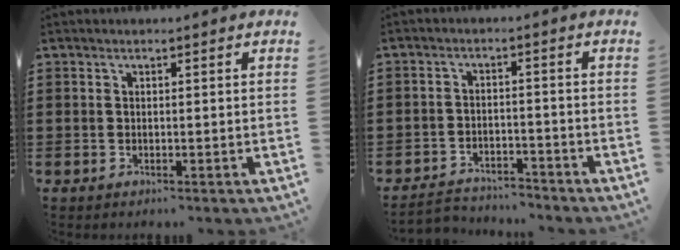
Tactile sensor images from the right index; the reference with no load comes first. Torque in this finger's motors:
{"motor_torque": [-0.74, 0.23, -1.05, -0.21]}